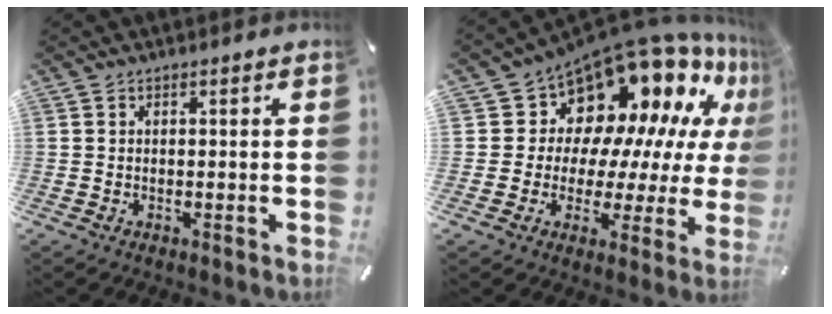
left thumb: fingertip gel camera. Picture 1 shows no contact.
{"total": 16.5, "force": [12.5, 9.6, 4.9], "torque": [-0.082, -0.131, 0.228]}